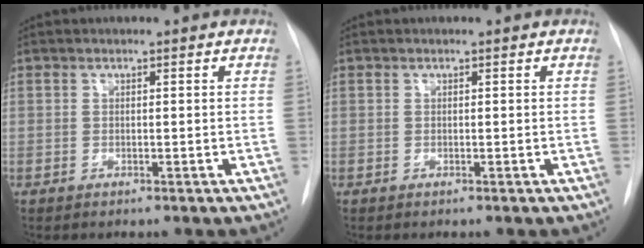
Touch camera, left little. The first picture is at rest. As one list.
[{"total": 0.0}]